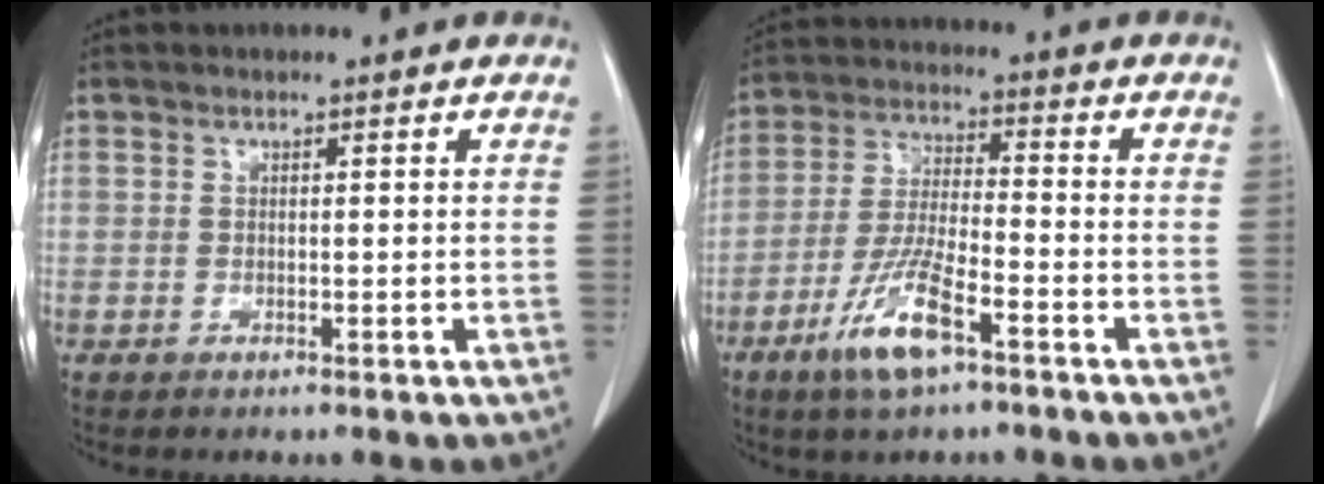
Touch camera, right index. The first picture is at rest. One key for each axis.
{"total": 9.5, "fx": -5.4, "fy": 1.8, "fz": 7.6, "tx": -0.159, "ty": -0.013, "tz": -0.103}